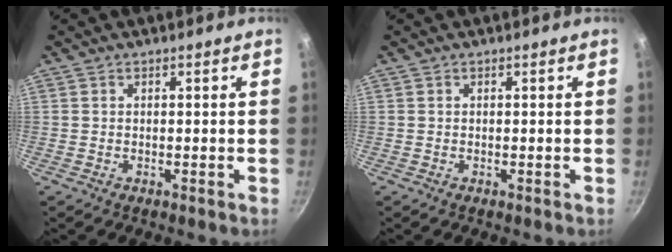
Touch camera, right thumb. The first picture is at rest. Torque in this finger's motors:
{"motor_torque": [-0.04, -0.05, -0.04, 0.01, 0.04]}